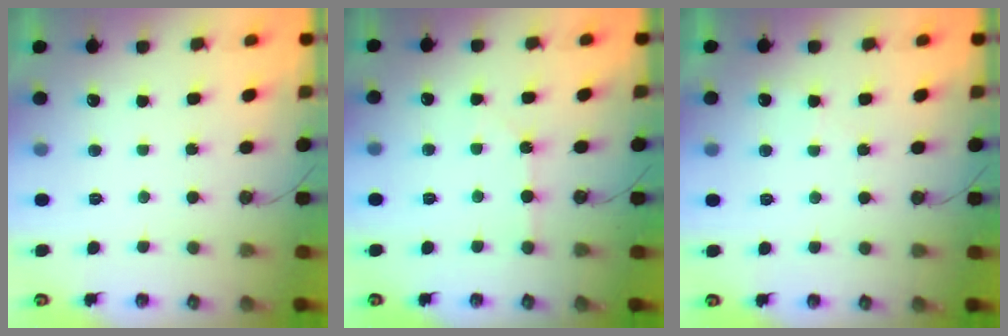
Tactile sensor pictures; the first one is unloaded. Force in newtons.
{"total": 4.9, "press": 4.8, "slide": 0.8}
{"total": 3.3, "press": 3.2, "slide": 0.4}